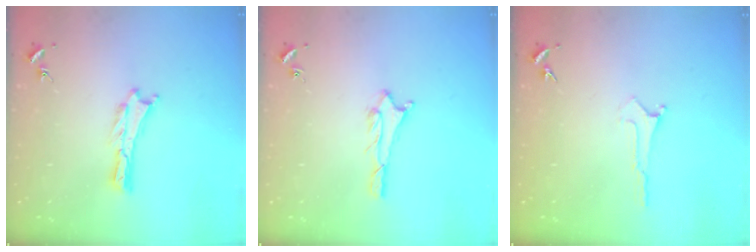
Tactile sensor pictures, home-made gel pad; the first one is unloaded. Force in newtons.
{"total": 2.0, "press": 2.0, "slide": 0.2}
{"total": 0.0}